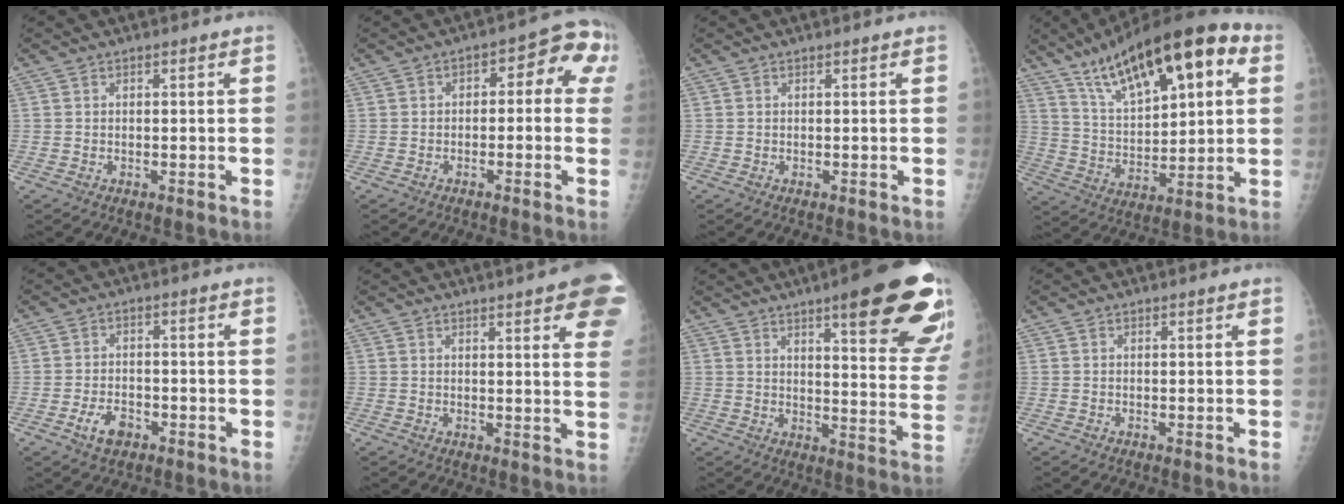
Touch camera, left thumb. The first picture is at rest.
{"total": 8.4, "force": [0.3, 4.7, 6.9], "torque": [-0.049, 0.045, -0.008]}
{"total": 0.0}
{"total": 23.1, "force": [11.0, 8.8, 18.3], "torque": [-0.261, -0.009, 0.187]}
{"total": 4.8, "force": [-2.6, 2.8, 3.0], "torque": [-0.048, 0.017, -0.044]}
{"total": 14.1, "force": [7.8, 2.9, 11.4], "torque": [-0.124, -0.019, 0.080]}
{"total": 23.6, "force": [13.6, 4.9, 18.6], "torque": [-0.202, -0.050, 0.174]}
{"total": 0.0}